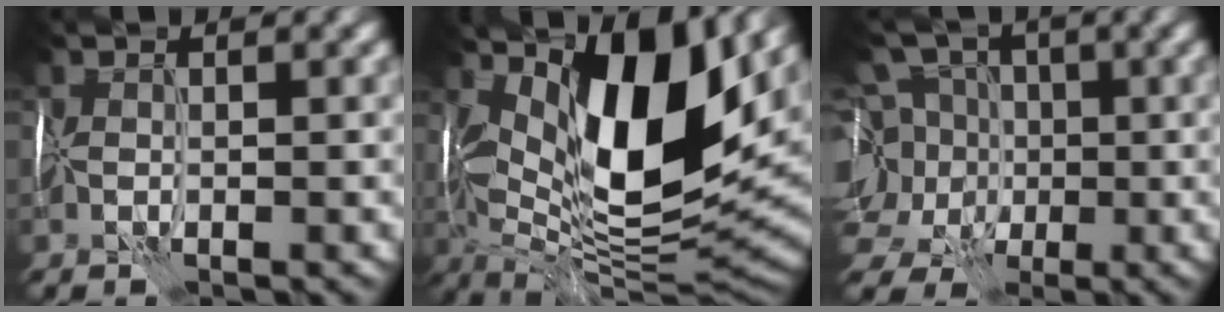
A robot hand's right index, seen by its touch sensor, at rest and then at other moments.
{"total": 14.5, "force": [5.0, 6.1, 12.2], "torque": [-0.198, -0.006, 0.082]}
{"total": 11.9, "force": [1.2, 10.3, 5.9], "torque": [-0.127, 0.034, -0.020]}